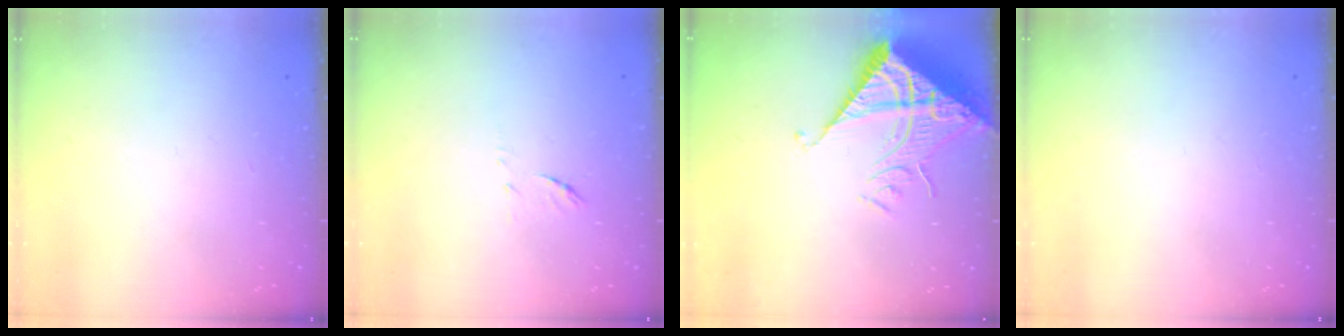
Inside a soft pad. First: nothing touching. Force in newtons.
{"total": 6.1, "press": 6.1, "slide": 0.3}
{"total": 16.2, "press": 16.1, "slide": 2.1}
{"total": 0.0}